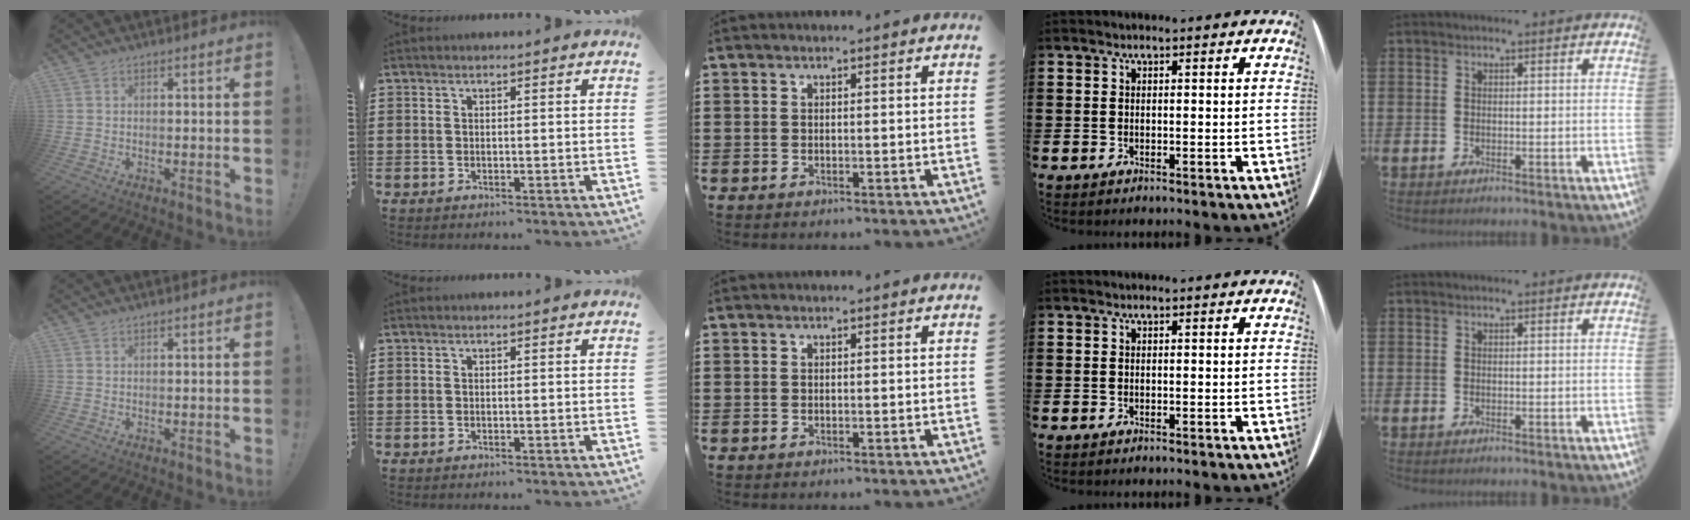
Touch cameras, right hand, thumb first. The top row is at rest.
{}